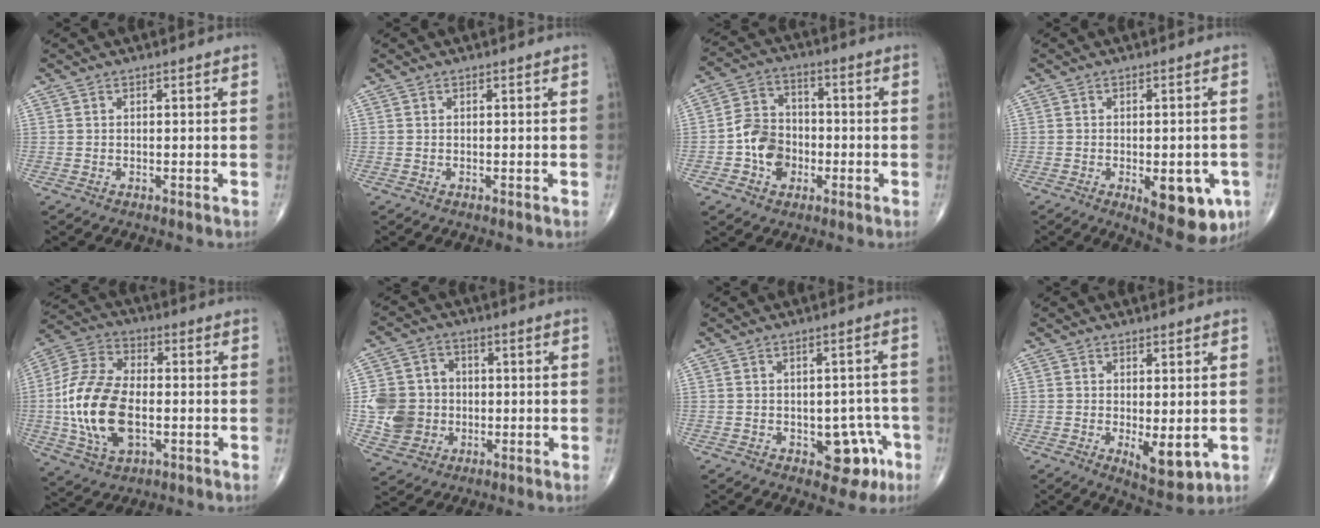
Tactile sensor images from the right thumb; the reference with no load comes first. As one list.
[{"total": 0.0}, {"total": 9.3, "force": [-2.5, 7.4, 5.1], "torque": [-0.062, 0.027, -0.051]}, {"total": 11.5, "force": [-4.0, 4.9, 9.5], "torque": [-0.098, -0.001, -0.041]}, {"total": 18.0, "force": [-2.4, 10.3, 14.6], "torque": [-0.295, 0.013, -0.041]}, {"total": 10.9, "force": [-1.0, 9.9, 4.4], "torque": [-0.060, 0.012, -0.018]}, {"total": 7.8, "force": [-3.1, 4.8, 5.4], "torque": [-0.029, 0.022, -0.032]}, {"total": 6.5, "force": [-1.2, 2.7, 5.8], "torque": [-0.077, -0.019, -0.007]}]